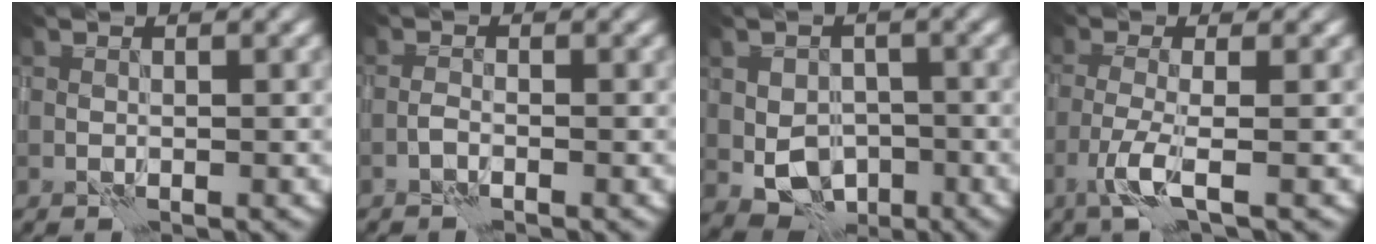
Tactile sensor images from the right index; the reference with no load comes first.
{"total": 0.6, "force": [-0.5, 0.1, 0.2], "torque": [-0.002, 0.003, -0.014]}
{"total": 4.4, "force": [-1.1, 3.4, 2.5], "torque": [-0.035, -0.006, -0.017]}
{"total": 3.1, "force": [-1.5, 0.5, 2.7], "torque": [-0.053, -0.001, -0.039]}